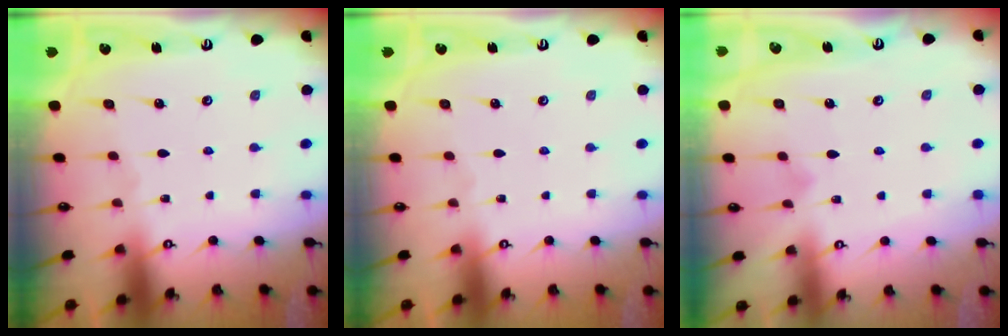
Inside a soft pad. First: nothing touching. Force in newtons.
{"total": 0.0}
{"total": 4.0, "press": 4.0, "slide": 0.2}